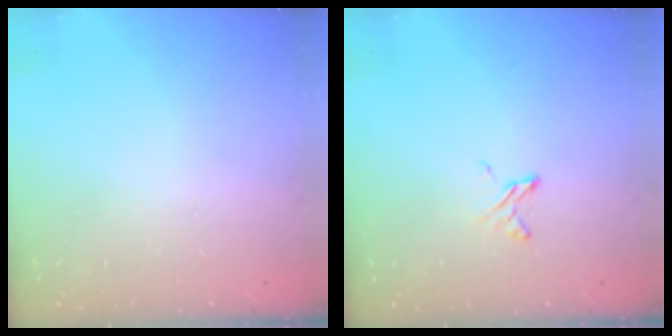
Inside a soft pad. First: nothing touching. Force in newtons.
{"total": 3.9, "press": 3.8, "slide": 0.5}